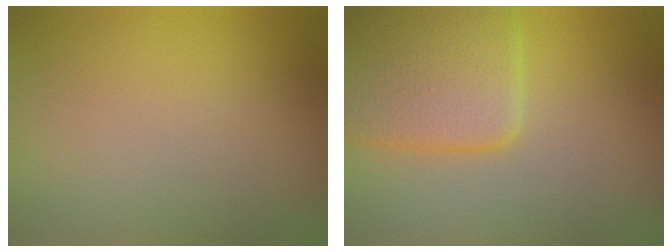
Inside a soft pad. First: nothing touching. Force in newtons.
{"total": 6.2, "press": 6.2, "slide": 0.4}